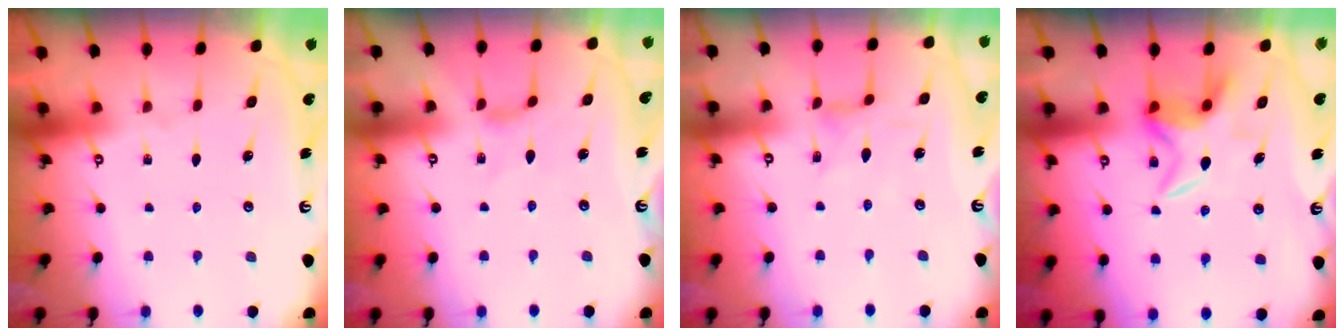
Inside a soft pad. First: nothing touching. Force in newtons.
{"total": 0.0}
{"total": 1.4, "press": 1.4, "slide": 0.3}
{"total": 5.9, "press": 5.9, "slide": 0.3}